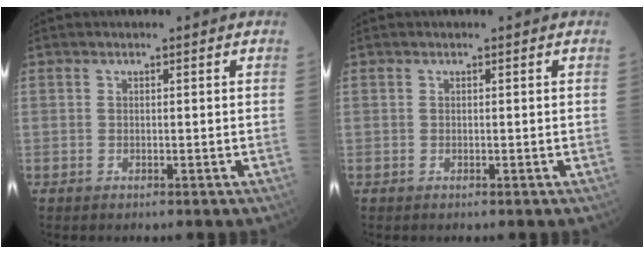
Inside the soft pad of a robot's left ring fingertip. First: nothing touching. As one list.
[{"total": 0.0}]